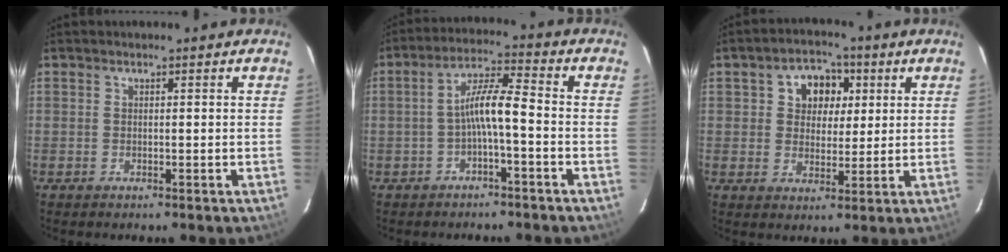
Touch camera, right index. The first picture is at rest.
{"total": 6.2, "force": [-2.2, 0.7, 5.7], "torque": [-0.121, 0.016, -0.038]}
{"total": 7.7, "force": [2.4, 6.3, 3.8], "torque": [-0.064, 0.021, 0.039]}